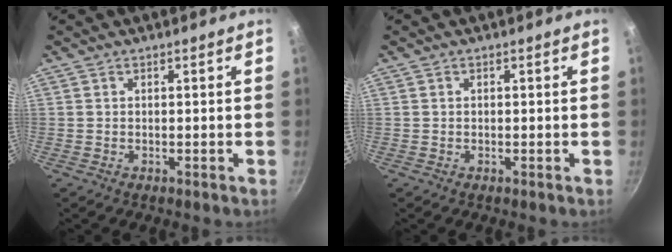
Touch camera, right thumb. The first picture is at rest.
{"total": 0.0}